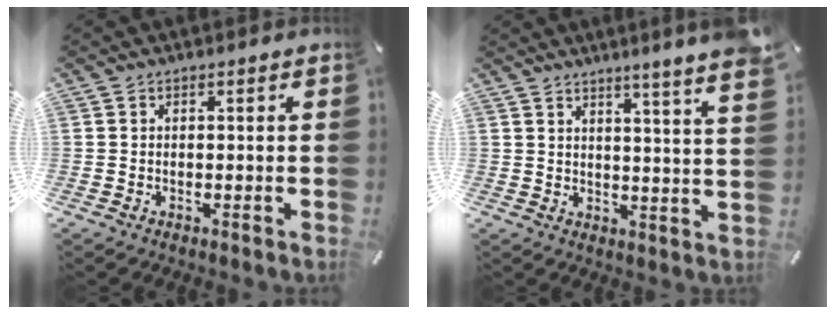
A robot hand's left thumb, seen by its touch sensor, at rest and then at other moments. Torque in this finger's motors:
{"motor_torque": [1.01, 0.91, 1.27, -1.50, 0.06]}